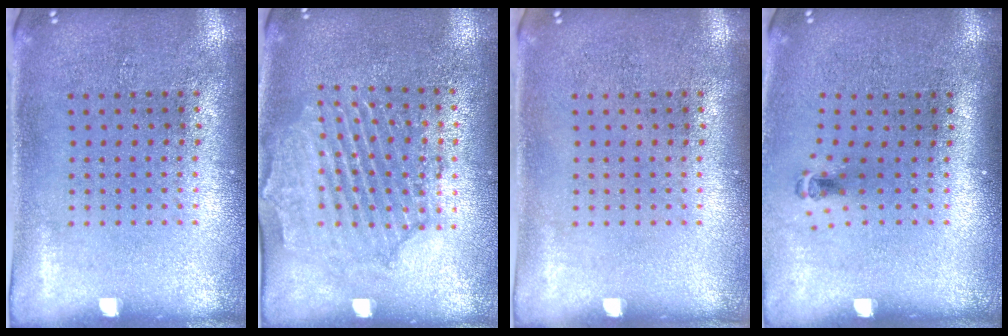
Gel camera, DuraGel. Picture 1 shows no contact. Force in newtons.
{"total": 1.9, "press": 1.9, "slide": 0.4}
{"total": 0.0}
{"total": 0.6, "press": 0.4, "slide": 0.5}